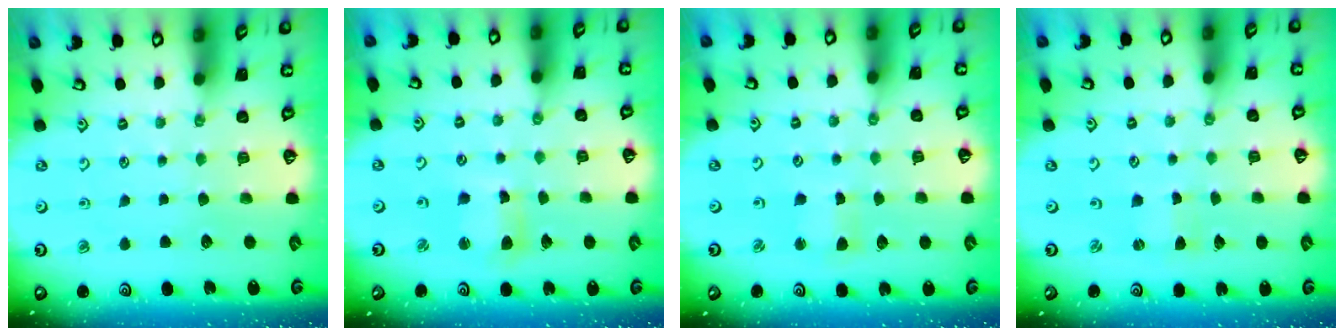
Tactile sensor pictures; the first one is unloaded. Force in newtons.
{"total": 6.9, "press": 6.8, "slide": 1.0}
{"total": 2.2, "press": 2.1, "slide": 0.5}
{"total": 0.6, "press": 0.6, "slide": 0.1}